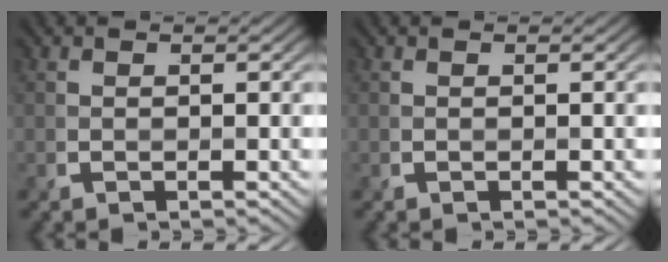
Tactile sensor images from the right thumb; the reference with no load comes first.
{"total": 0.0}